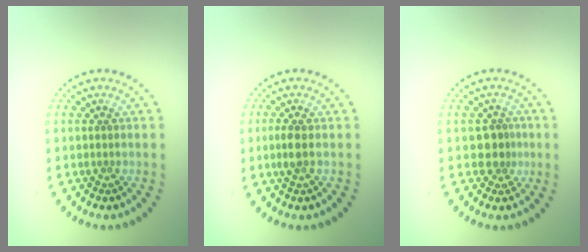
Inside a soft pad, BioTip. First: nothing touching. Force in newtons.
{"total": 1.4, "press": 1.3, "slide": 0.5}
{"total": 2.1, "press": 1.6, "slide": 1.3}